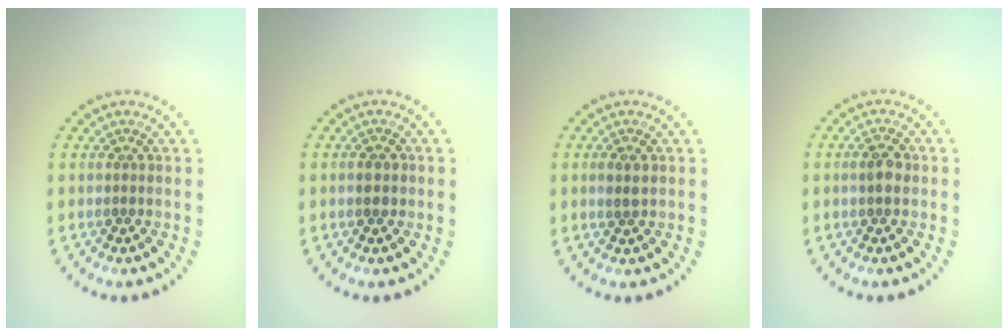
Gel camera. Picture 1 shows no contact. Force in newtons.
{"total": 1.3, "press": 1.3, "slide": 0.1}
{"total": 1.5, "press": 1.5, "slide": 0.4}
{"total": 1.7, "press": 1.7, "slide": 0.2}